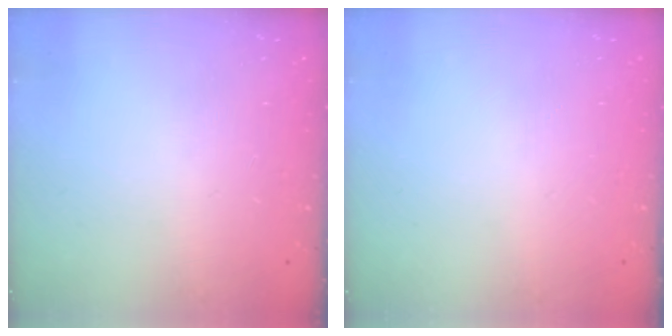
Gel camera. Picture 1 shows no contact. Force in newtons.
{"total": 0.0}